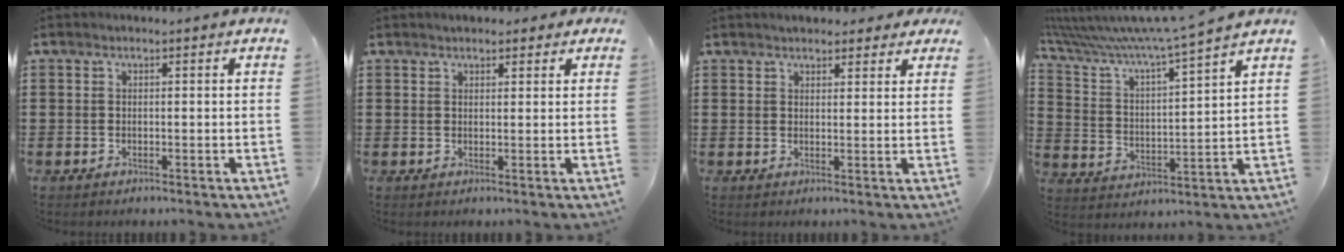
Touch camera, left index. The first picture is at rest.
{"total": 1.8, "force": [1.6, 0.8, 0.5], "torque": [-0.006, 0.004, 0.028]}
{"total": 2.7, "force": [2.5, 1.0, 0.5], "torque": [-0.009, -0.001, 0.044]}
{"total": 6.7, "force": [6.1, -0.9, 2.6], "torque": [-0.079, -0.047, 0.096]}